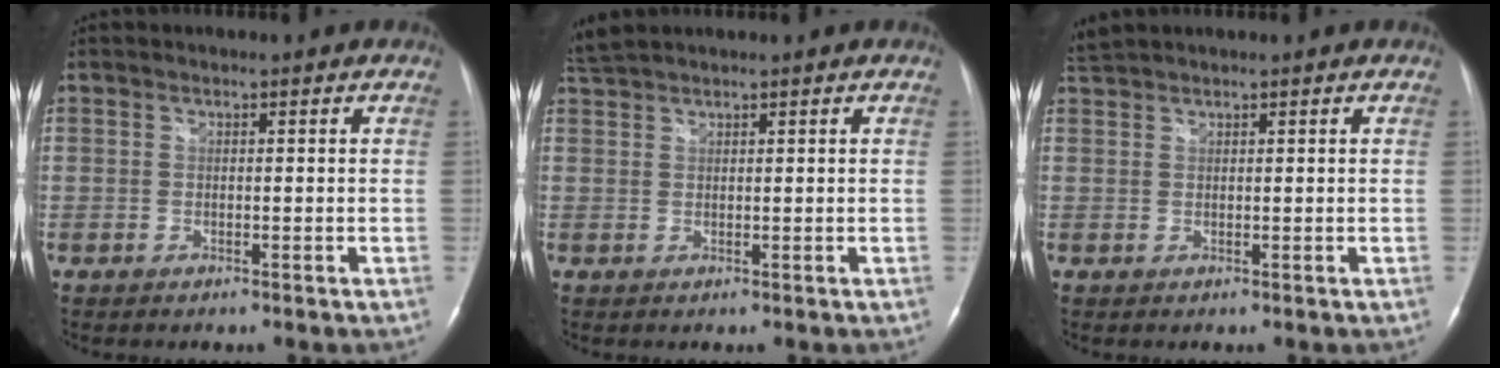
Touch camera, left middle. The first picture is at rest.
{"total": 2.5, "force": [2.5, 0.0, 0.6], "torque": [-0.020, 0.022, 0.053]}
{"total": 1.8, "force": [1.7, -0.1, 0.3], "torque": [-0.011, 0.020, 0.041]}